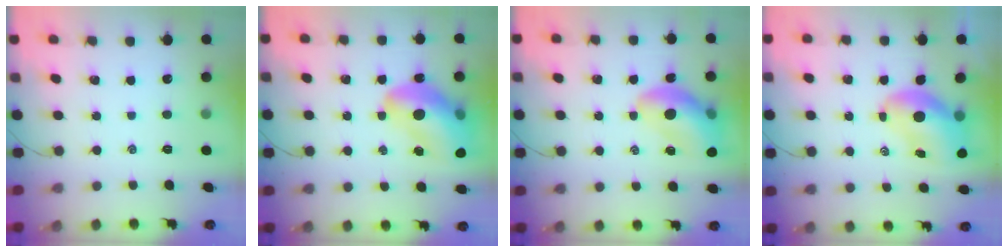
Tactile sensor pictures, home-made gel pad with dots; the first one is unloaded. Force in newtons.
{"total": 18.4, "press": 17.6, "slide": 5.4}
{"total": 12.6, "press": 12.1, "slide": 3.4}
{"total": 8.3, "press": 8.0, "slide": 2.4}